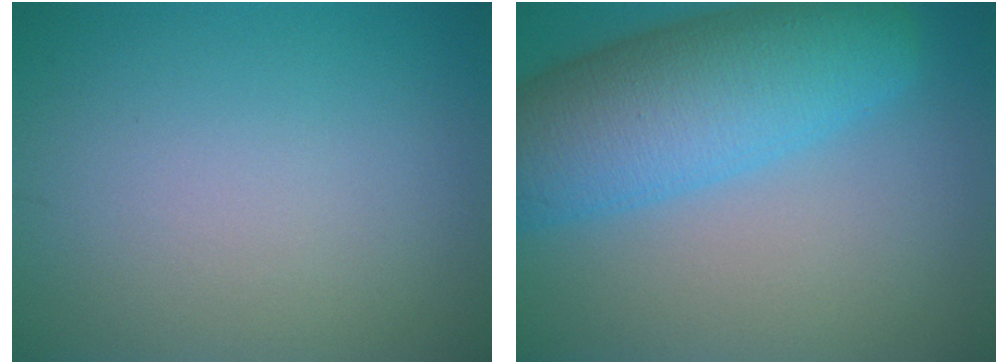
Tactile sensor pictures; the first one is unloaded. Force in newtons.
{"total": 9.9, "press": 9.9, "slide": 0.4}